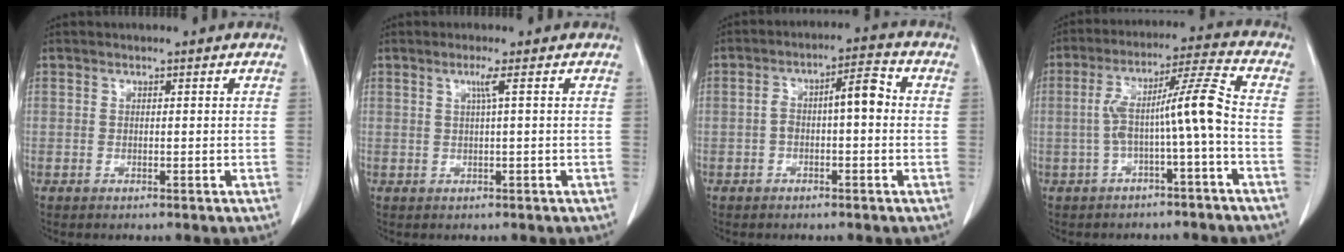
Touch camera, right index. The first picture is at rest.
{"total": 1.7, "force": [0.5, -0.6, 1.5], "torque": [-0.032, 0.000, 0.012]}
{"total": 5.7, "force": [-0.2, 1.6, 5.5], "torque": [-0.092, 0.033, -0.003]}
{"total": 8.9, "force": [-1.6, -0.6, 8.8], "torque": [-0.155, 0.036, -0.023]}